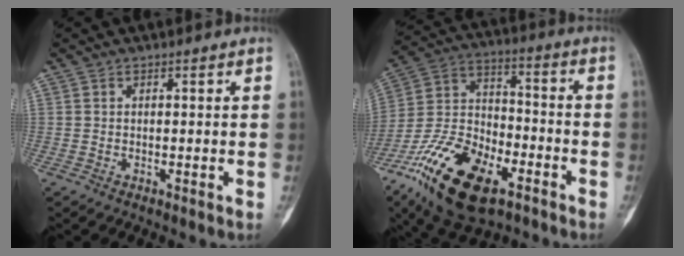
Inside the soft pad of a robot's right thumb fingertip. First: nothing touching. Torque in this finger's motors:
{"motor_torque": [0.89, -0.07, 1.62, -1.16, 0.14]}